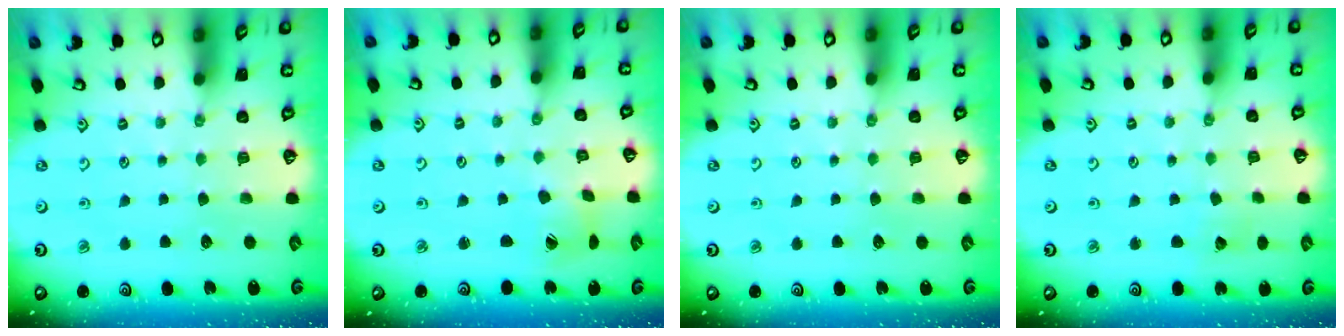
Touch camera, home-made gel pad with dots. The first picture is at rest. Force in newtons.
{"total": 3.7, "press": 3.7, "slide": 0.5}
{"total": 0.0}
{"total": 3.1, "press": 3.0, "slide": 0.5}